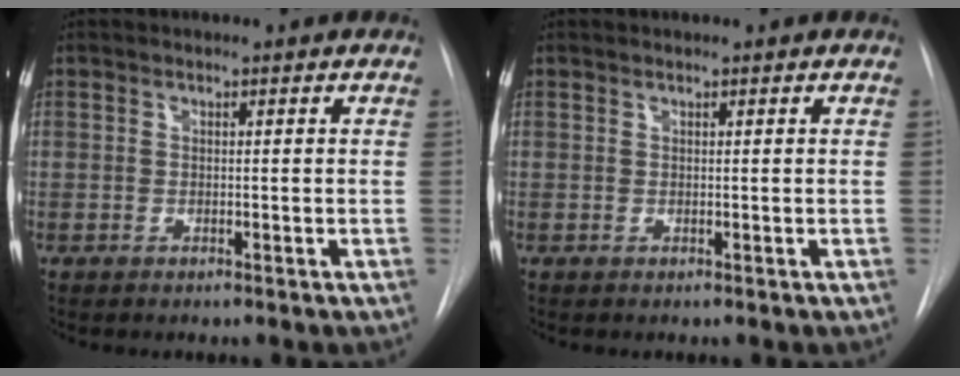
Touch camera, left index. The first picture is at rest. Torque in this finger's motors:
{"motor_torque": [-0.02, -0.01, 0.01, -0.01]}